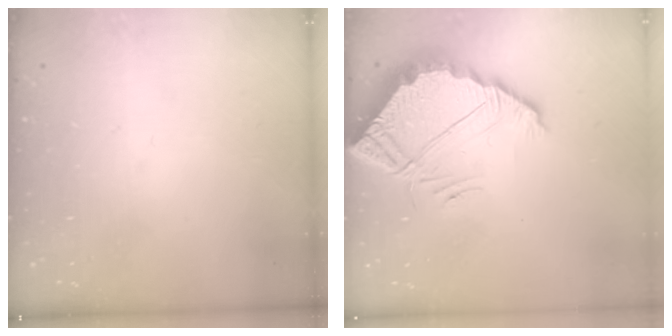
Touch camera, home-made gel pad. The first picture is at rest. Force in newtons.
{"total": 6.1, "press": 6.1, "slide": 0.3}